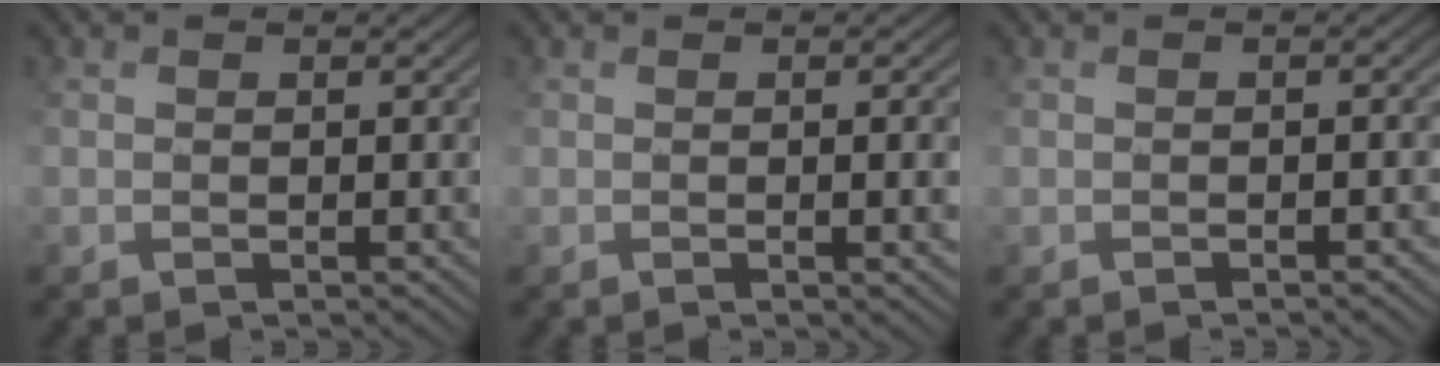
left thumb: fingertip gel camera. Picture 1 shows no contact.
{"total": 5.3, "force": [-0.5, 2.1, 4.8], "torque": [-0.054, -0.005, 0.011]}
{"total": 2.3, "force": [-1.2, 0.5, 1.8], "torque": [-0.009, 0.008, -0.001]}